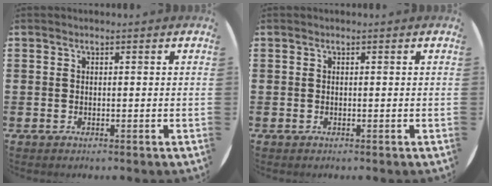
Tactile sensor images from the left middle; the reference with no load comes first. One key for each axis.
{"total": 0.0}